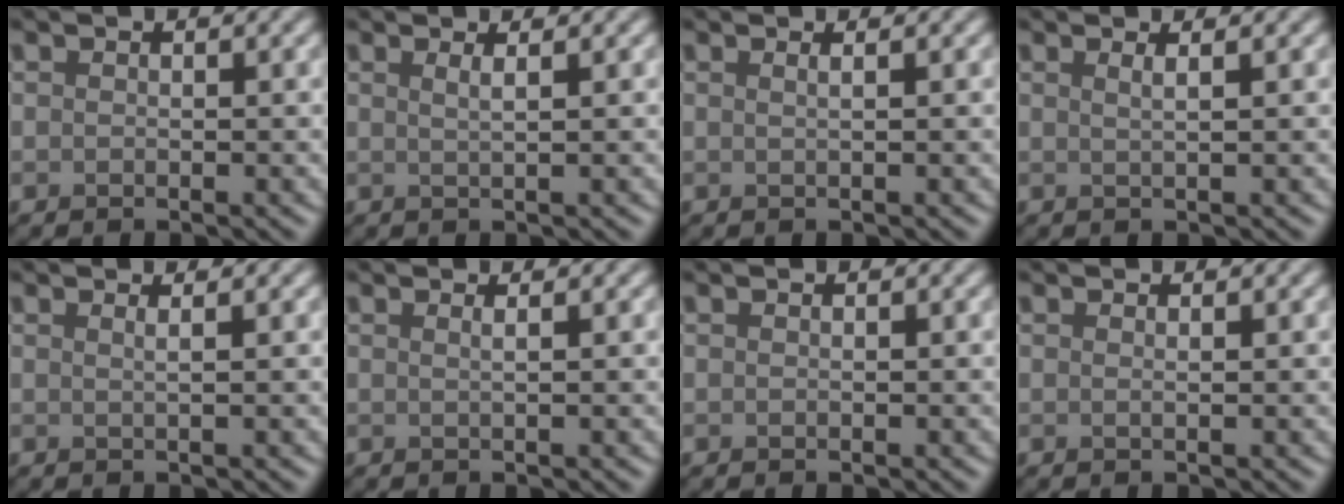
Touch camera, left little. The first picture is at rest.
{"total": 1.5, "force": [0.7, 0.6, 1.2], "torque": [-0.011, 0.004, 0.001]}
{"total": 1.4, "force": [0.6, 0.6, 1.0], "torque": [-0.003, -0.003, -0.005]}
{"total": 1.6, "force": [0.8, 0.7, 1.2], "torque": [-0.009, 0.002, -0.002]}
{"total": 1.3, "force": [0.6, 0.6, 1.1], "torque": [-0.008, -0.001, -0.005]}
{"total": 1.2, "force": [0.5, 0.5, 1.0], "torque": [-0.006, -0.001, -0.004]}
{"total": 0.0}
{"total": 0.6, "force": [0.2, 0.2, 0.5], "torque": [-0.002, -0.001, 0.000]}